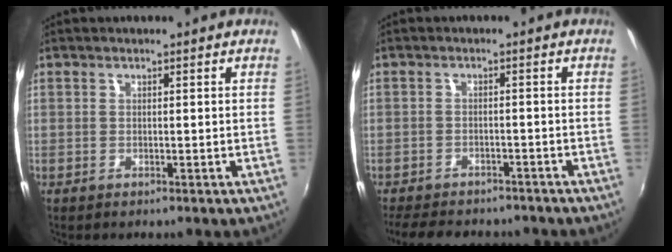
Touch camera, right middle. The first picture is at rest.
{"total": 10.9, "force": [-9.2, 4.1, 4.1], "torque": [-0.099, -0.013, -0.136]}